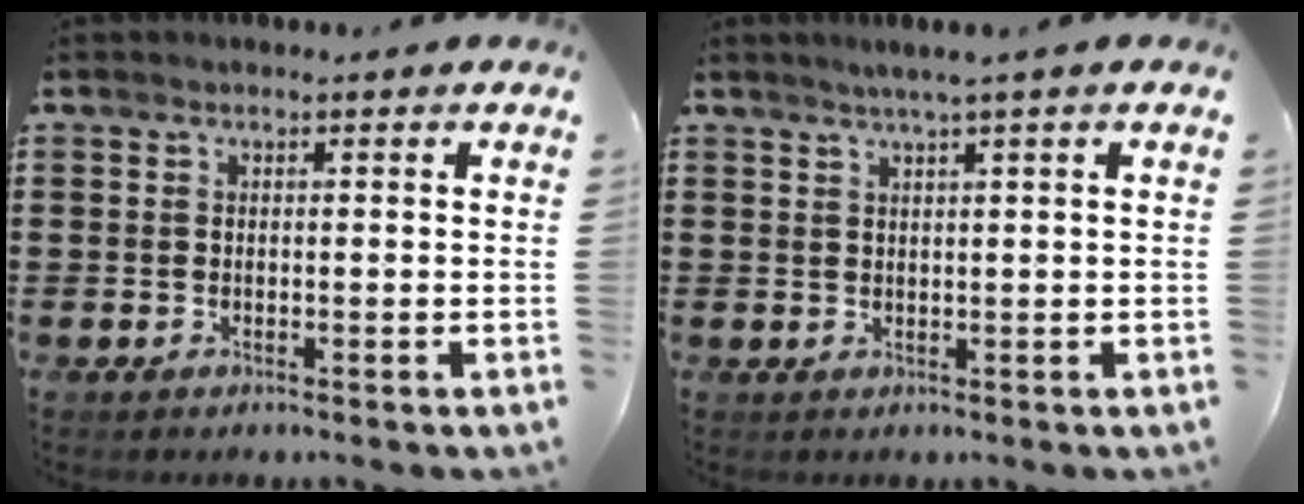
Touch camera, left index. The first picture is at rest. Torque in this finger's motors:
{"motor_torque": [0.53, -0.46, 0.21, 0.07]}